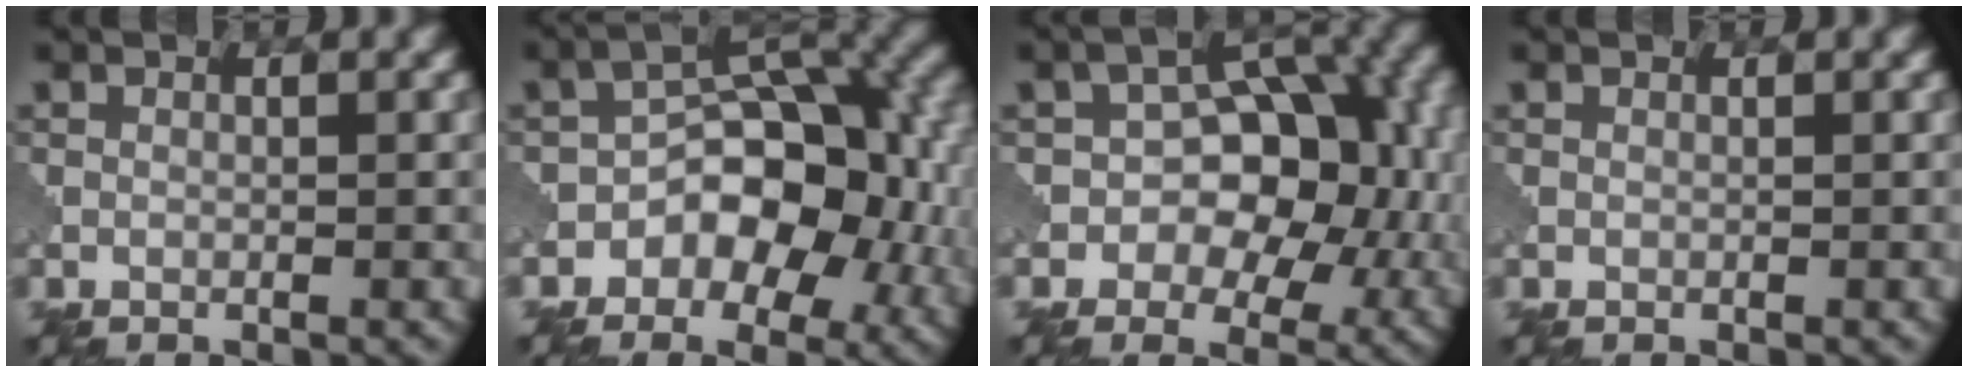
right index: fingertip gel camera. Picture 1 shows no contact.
{"total": 9.5, "force": [-2.2, 6.1, 7.0], "torque": [-0.078, 0.010, -0.043]}
{"total": 11.4, "force": [-0.1, 7.5, 8.5], "torque": [-0.089, 0.004, -0.010]}
{"total": 0.0}